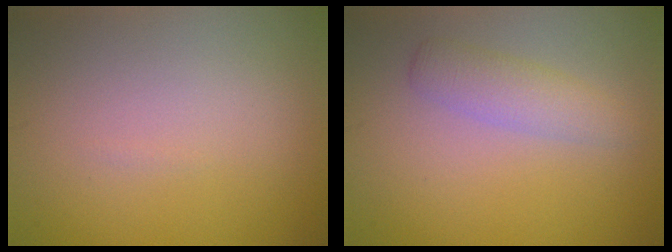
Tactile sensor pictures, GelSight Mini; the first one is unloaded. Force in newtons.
{"total": 2.5, "press": 2.5, "slide": 0.0}